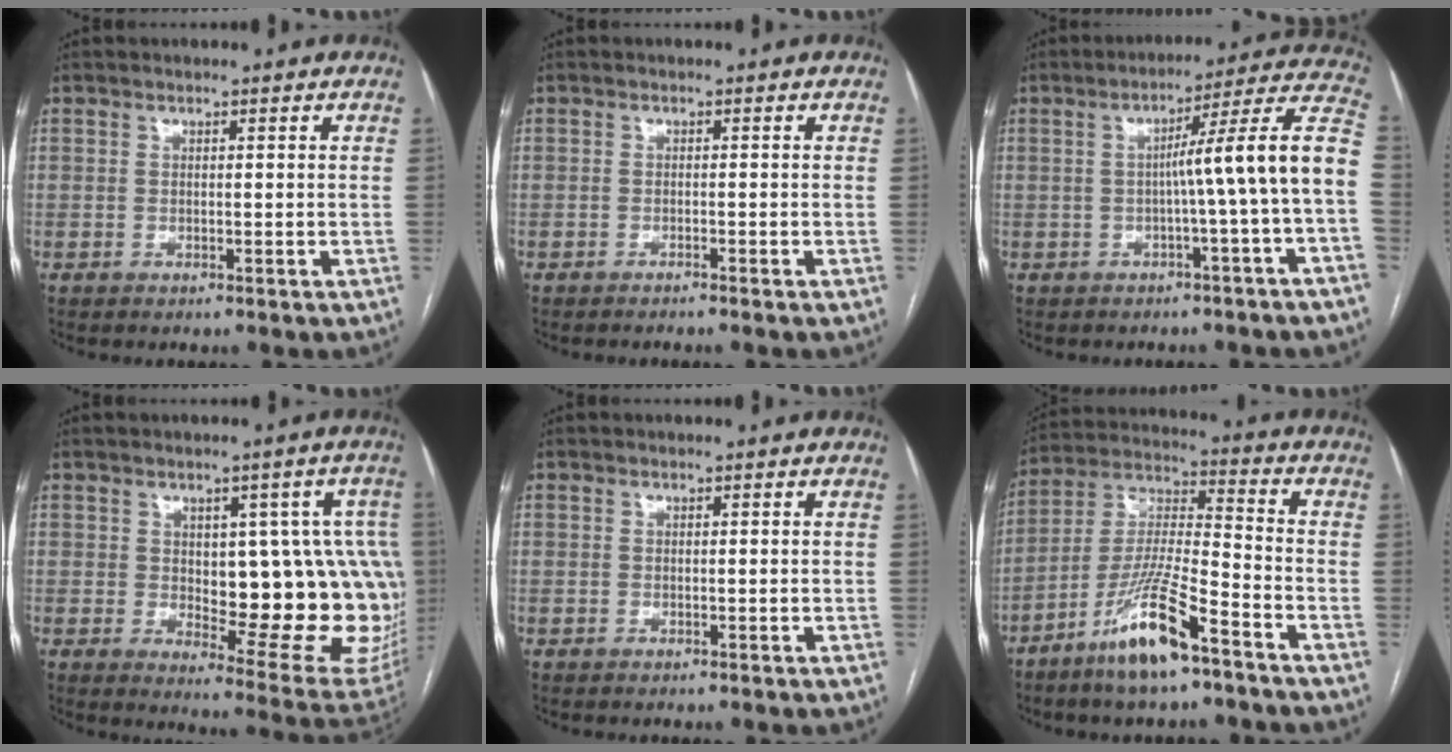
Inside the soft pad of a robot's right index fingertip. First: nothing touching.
{"total": 1.3, "force": [-1.1, -0.3, 0.5], "torque": [-0.010, 0.003, -0.016]}
{"total": 11.5, "force": [-1.6, -2.0, 11.2], "torque": [-0.141, 0.031, -0.028]}
{"total": 17.9, "force": [0.2, 7.1, 16.5], "torque": [-0.145, 0.013, 0.022]}
{"total": 0.0}
{"total": 13.2, "force": [-8.2, 1.4, 10.2], "torque": [-0.208, -0.018, -0.156]}